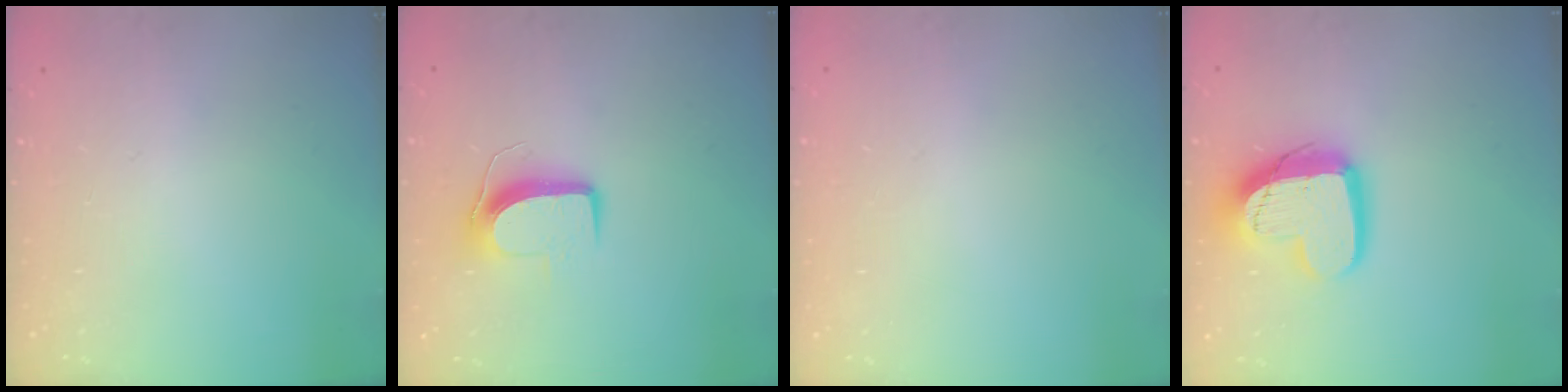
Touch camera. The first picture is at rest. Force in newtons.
{"total": 9.4, "press": 9.4, "slide": 0.3}
{"total": 0.0}
{"total": 16.0, "press": 15.9, "slide": 1.5}